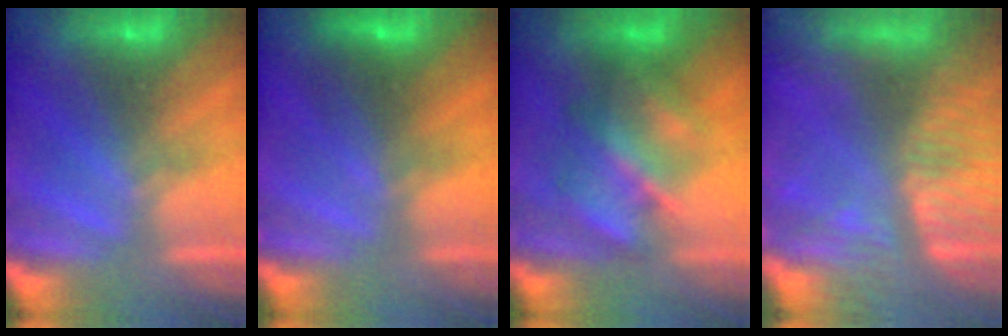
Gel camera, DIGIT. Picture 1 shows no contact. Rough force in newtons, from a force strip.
{"total": 2.7}
{"total": 3.9}
{"total": 7.4}